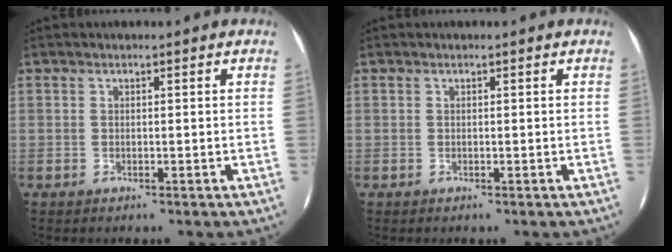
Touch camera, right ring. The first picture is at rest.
{"total": 0.0}